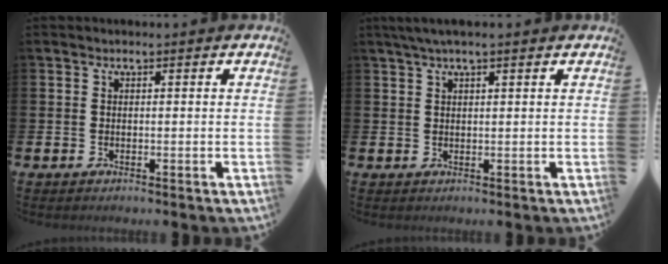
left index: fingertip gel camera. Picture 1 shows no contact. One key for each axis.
{"total": 2.3, "fx": 1.8, "fy": 0.2, "fz": 1.5, "tx": -0.029, "ty": 0.004, "tz": 0.031}